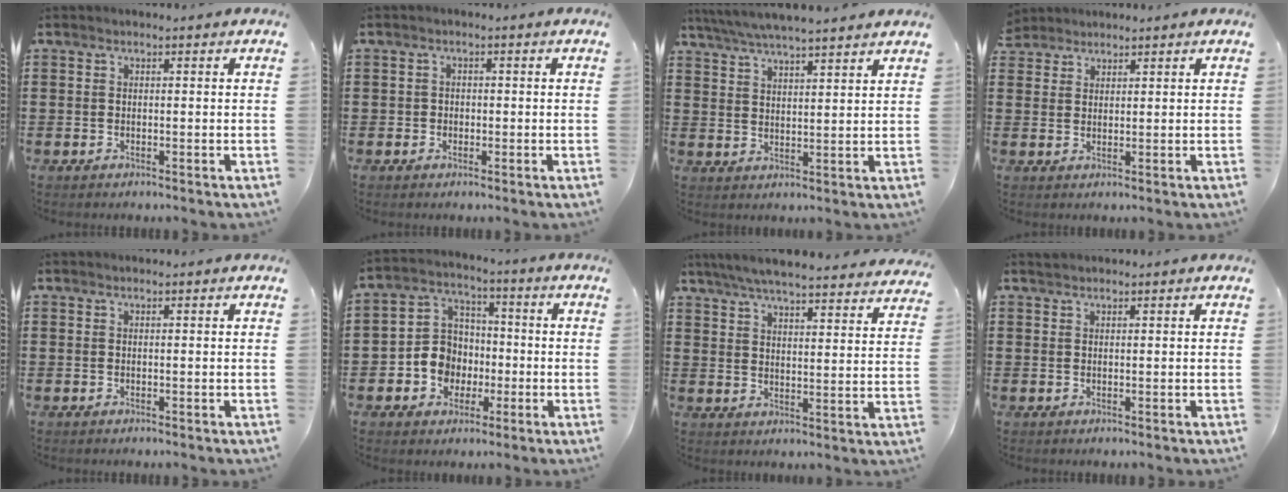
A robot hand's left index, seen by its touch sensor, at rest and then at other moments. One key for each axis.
{"total": 1.2, "fx": -0.3, "fy": 1.2, "fz": 0.2, "tx": -0.008, "ty": 0.004, "tz": -0.009}
{"total": 4.8, "fx": 4.5, "fy": -0.2, "fz": 1.5, "tx": -0.045, "ty": -0.020, "tz": 0.081}
{"total": 2.1, "fx": 1.9, "fy": 1.0, "fz": -0.2, "tx": -0.003, "ty": 0.006, "tz": 0.037}
{"total": 0.0}
{"total": 7.6, "fx": -1.8, "fy": 6.9, "fz": 2.6, "tx": -0.086, "ty": 0.017, "tz": -0.036}
{"total": 6.0, "fx": 5.7, "fy": -0.1, "fz": 2.1, "tx": -0.063, "ty": -0.032, "tz": 0.099}
{"total": 0.6, "fx": 0.6, "fy": 0.2, "fz": 0.0, "tx": -0.001, "ty": 0.001, "tz": 0.013}